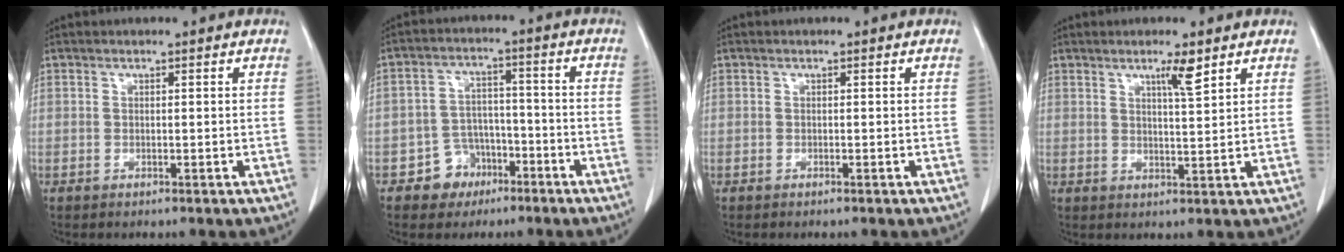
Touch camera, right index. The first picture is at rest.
{"total": 6.2, "force": [-3.4, 5.1, 0.8], "torque": [-0.004, 0.015, -0.049]}
{"total": 0.0}
{"total": 3.6, "force": [2.3, 0.0, 2.8], "torque": [-0.052, -0.004, 0.041]}